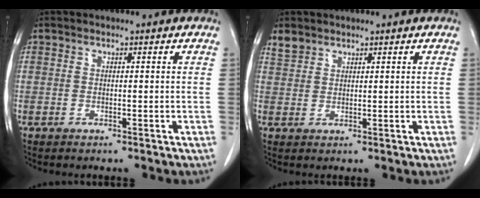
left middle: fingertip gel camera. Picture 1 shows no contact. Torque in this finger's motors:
{"motor_torque": [-0.04, 0.01, 0.04, -0.01]}